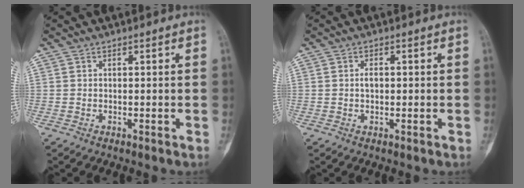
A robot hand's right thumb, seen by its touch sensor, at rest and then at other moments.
{"total": 2.1, "force": [0.2, 1.1, 1.8], "torque": [-0.032, 0.001, 0.002]}